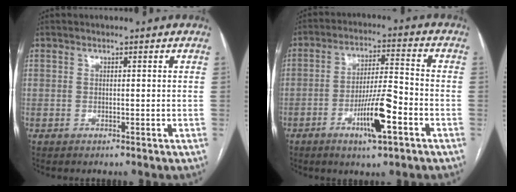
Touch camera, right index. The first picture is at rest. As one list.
[{"total": 9.9, "force": [-4.3, 1.1, 8.8], "torque": [-0.160, -0.001, -0.070]}]